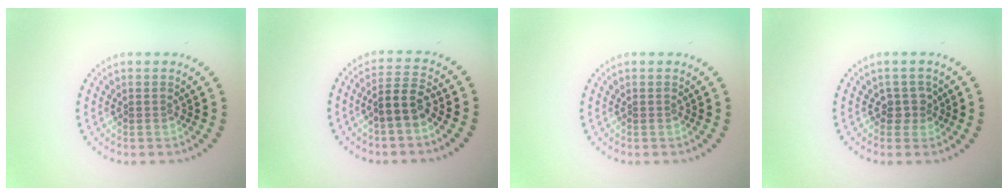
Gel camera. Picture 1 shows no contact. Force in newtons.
{"total": 2.8, "press": 2.5, "slide": 1.3}
{"total": 0.0}
{"total": 1.6, "press": 1.2, "slide": 1.0}